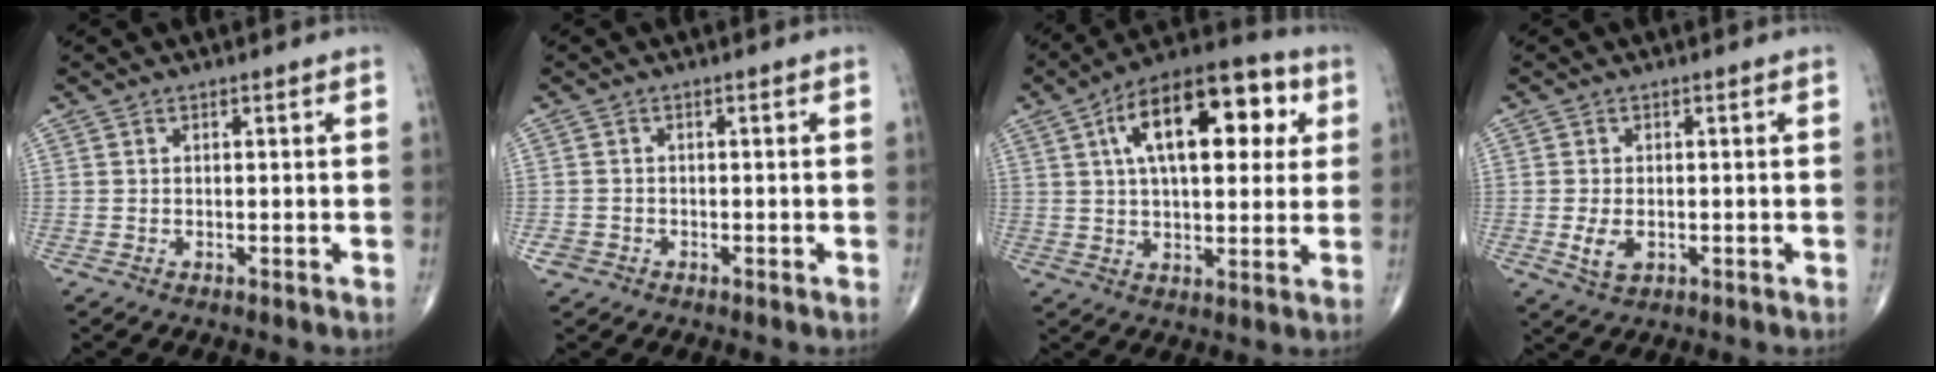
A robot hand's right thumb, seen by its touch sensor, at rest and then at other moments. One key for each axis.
{"total": 1.8, "fx": -0.9, "fy": 1.5, "fz": 0.5, "tx": -0.008, "ty": 0.006, "tz": -0.016}
{"total": 20.2, "fx": 6.0, "fy": 9.7, "fz": 16.7, "tx": -0.230, "ty": 0.017, "tz": 0.082}
{"total": 3.9, "fx": -0.7, "fy": 2.3, "fz": 3.0, "tx": -0.059, "ty": -0.007, "tz": -0.008}